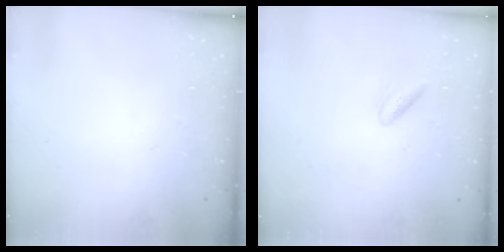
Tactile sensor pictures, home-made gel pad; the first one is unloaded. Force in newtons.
{"total": 3.2, "press": 2.9, "slide": 1.3}